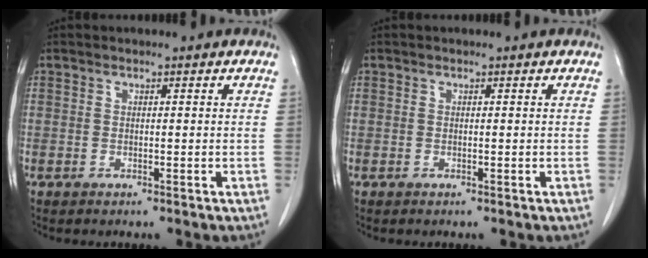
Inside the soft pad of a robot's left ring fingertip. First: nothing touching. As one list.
[{"total": 0.0}]